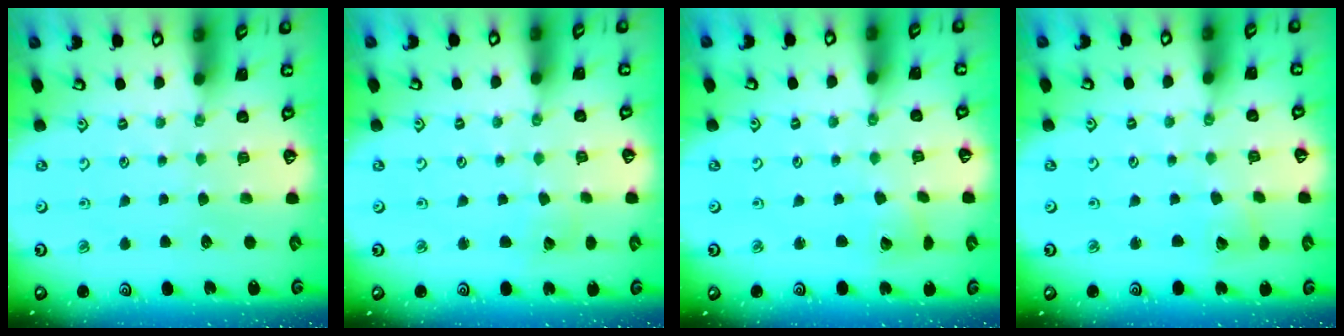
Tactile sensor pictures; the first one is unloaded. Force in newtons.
{"total": 3.4, "press": 3.4, "slide": 0.3}
{"total": 3.5, "press": 3.4, "slide": 0.5}
{"total": 3.0, "press": 2.9, "slide": 0.4}